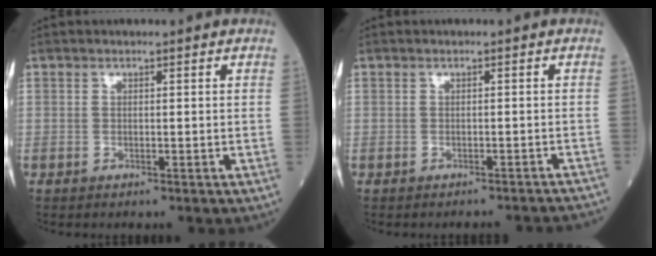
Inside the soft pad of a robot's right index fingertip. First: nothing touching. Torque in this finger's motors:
{"motor_torque": [-0.10, -0.01, -0.04, 0.00]}